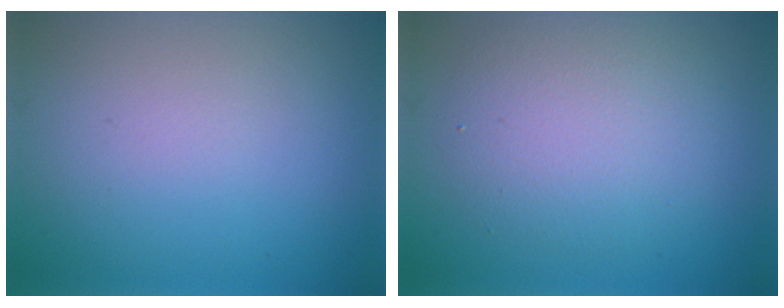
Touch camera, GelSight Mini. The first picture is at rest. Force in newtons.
{"total": 4.9, "press": 4.9, "slide": 0.4}